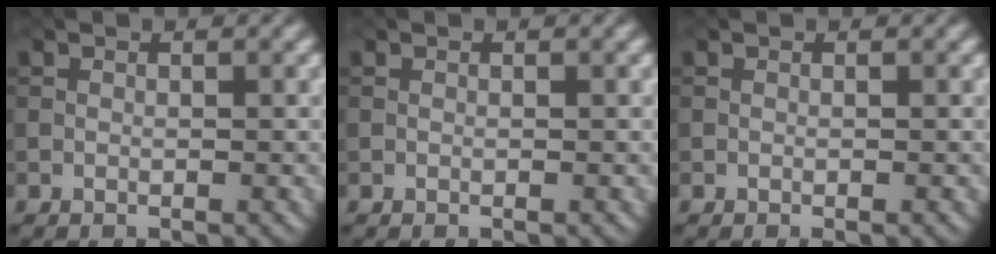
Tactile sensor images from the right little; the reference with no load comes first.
{"total": 0.0}
{"total": 0.6, "force": [-0.2, 0.2, 0.5], "torque": [-0.009, 0.000, -0.004]}